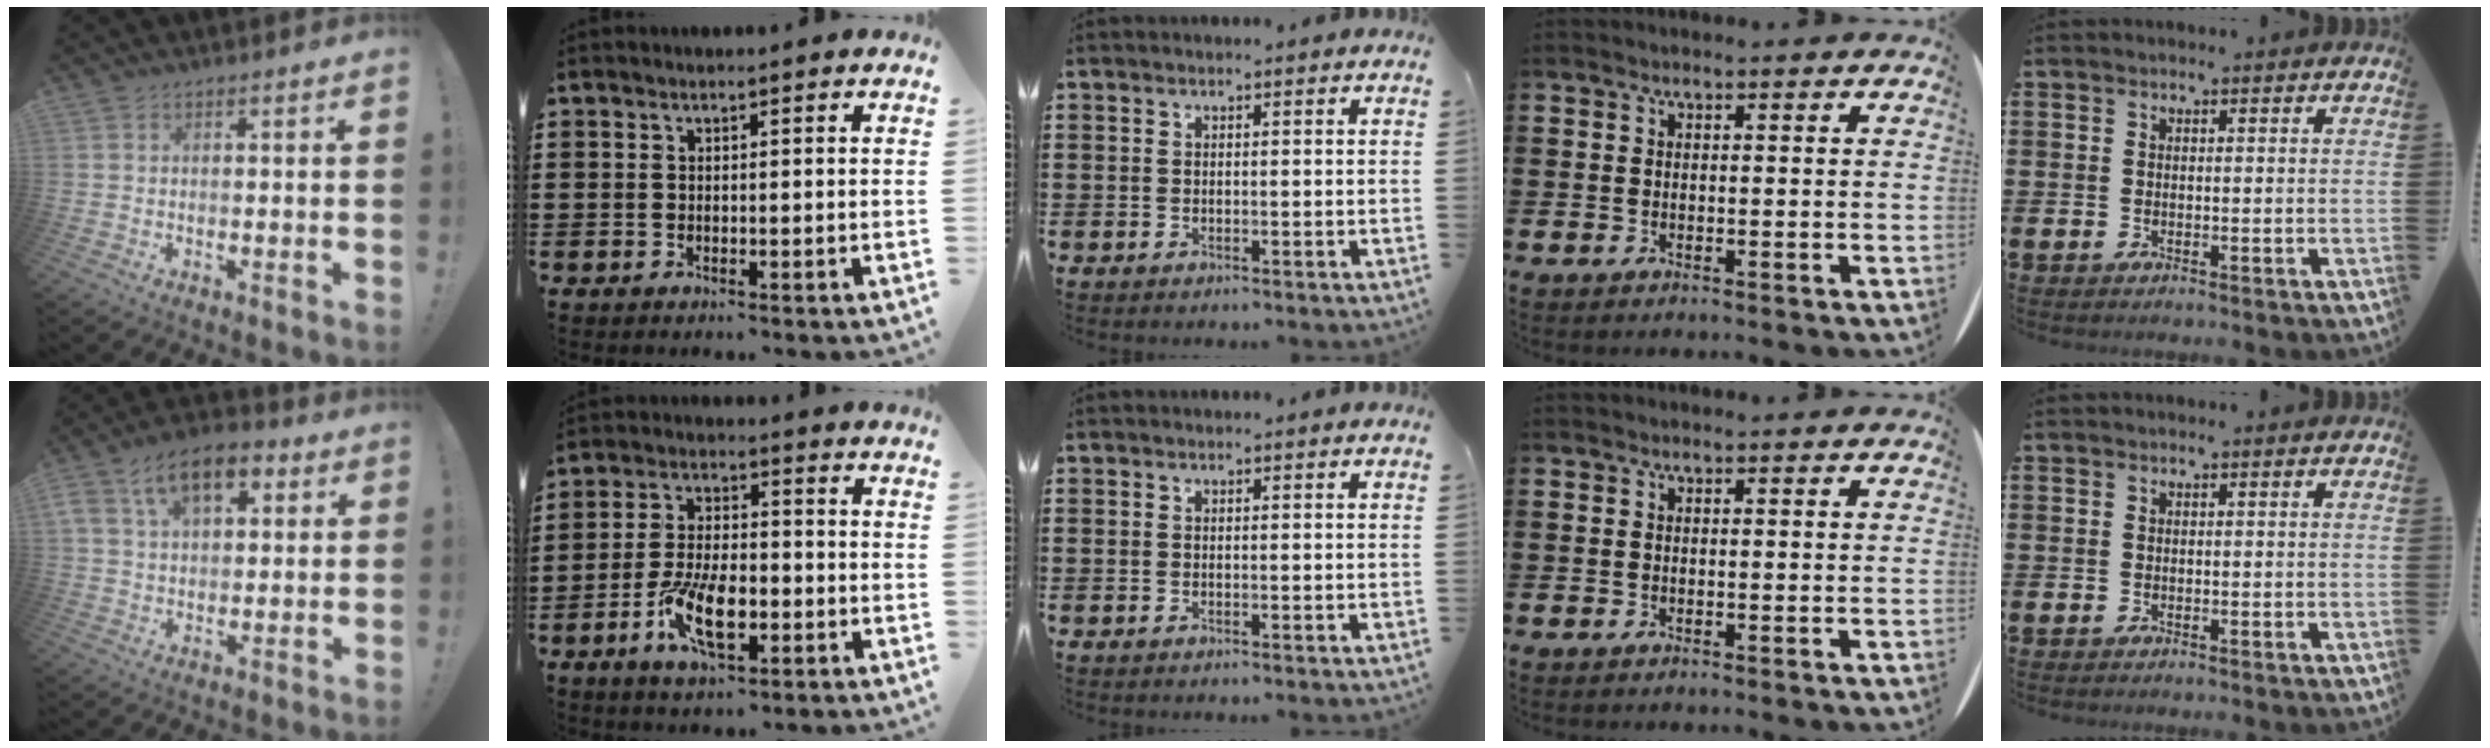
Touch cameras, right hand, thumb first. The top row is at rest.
{"thumb": {"total": 12.5, "force": [5.4, 7.4, 8.5], "torque": [-0.142, -0.006, 0.100]}, "index": {"total": 9.5, "force": [-3.6, 4.2, 7.7], "torque": [-0.171, -0.007, -0.067]}}